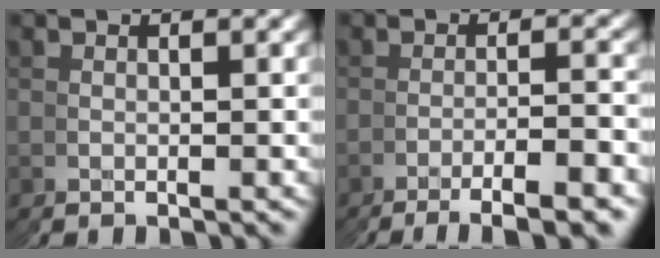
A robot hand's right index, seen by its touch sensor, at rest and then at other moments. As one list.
[{"total": 4.8, "force": [-3.8, -1.8, 2.4], "torque": [-0.033, 0.010, -0.068]}]